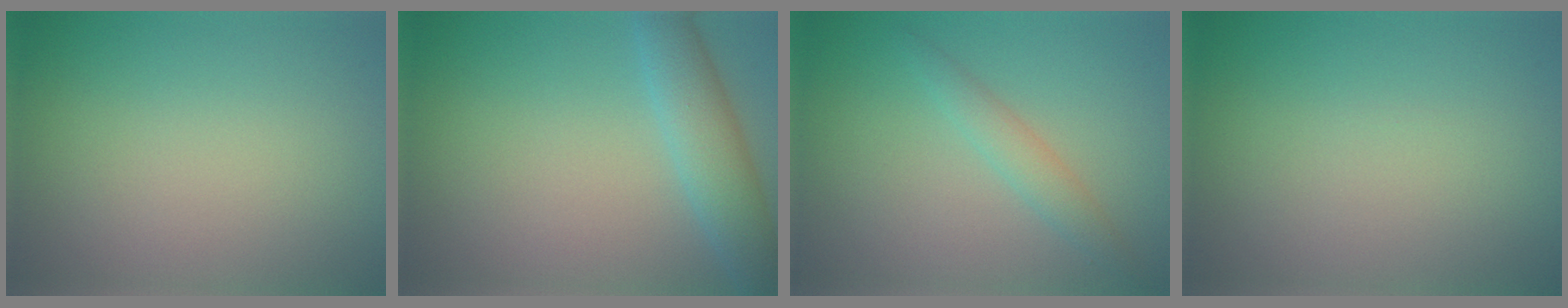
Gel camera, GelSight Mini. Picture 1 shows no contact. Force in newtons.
{"total": 4.2, "press": 4.2, "slide": 0.2}
{"total": 2.0, "press": 2.0, "slide": 0.0}
{"total": 0.0}